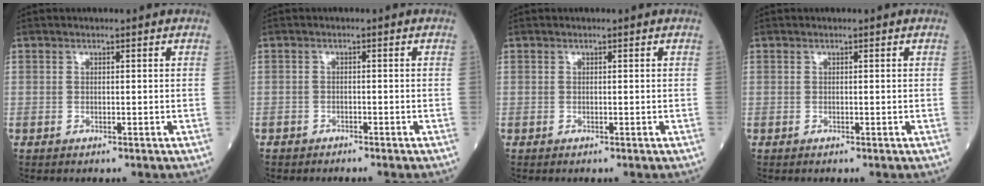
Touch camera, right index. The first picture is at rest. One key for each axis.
{"total": 1.4, "fx": -1.2, "fy": 0.6, "fz": 0.2, "tx": -0.009, "ty": 0.001, "tz": -0.021}
{"total": 0.0}
{"total": 0.0}